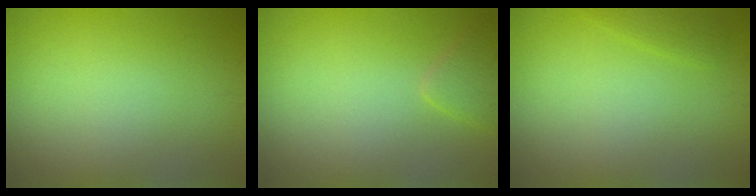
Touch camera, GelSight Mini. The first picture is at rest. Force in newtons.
{"total": 1.6, "press": 1.6, "slide": 0.1}
{"total": 0.9, "press": 0.9, "slide": 0.1}